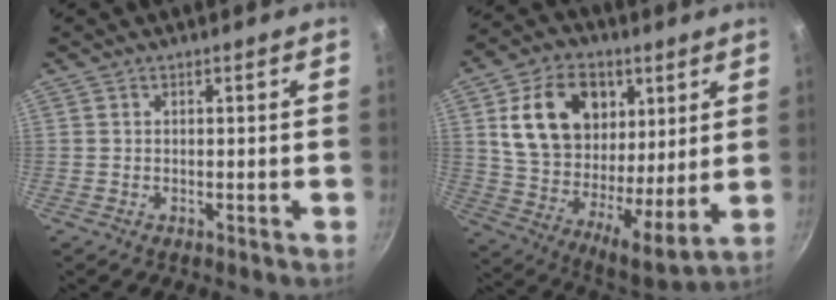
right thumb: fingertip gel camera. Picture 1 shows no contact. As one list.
[{"total": 21.3, "force": [8.0, 14.0, 13.9], "torque": [-0.215, -0.022, 0.131]}]